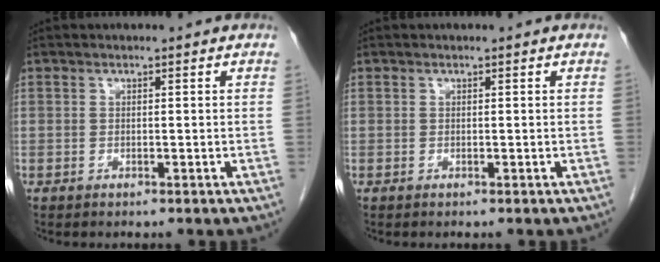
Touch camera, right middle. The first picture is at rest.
{"total": 0.0}